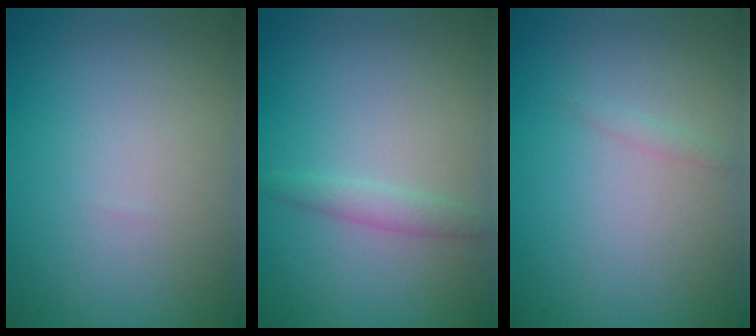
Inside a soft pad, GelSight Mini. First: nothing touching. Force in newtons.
{"total": 1.5, "press": 1.5, "slide": 0.0}
{"total": 0.6, "press": 0.6, "slide": 0.0}